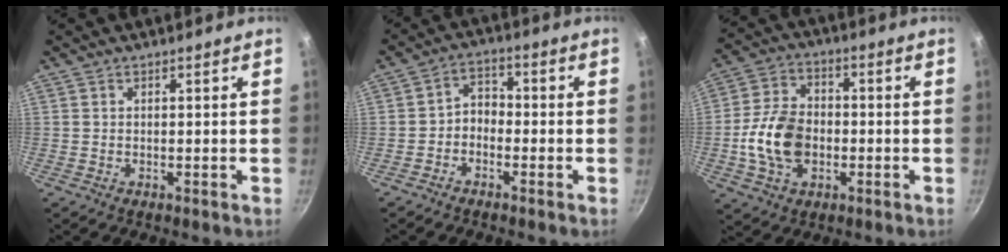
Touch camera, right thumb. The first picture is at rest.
{"total": 3.8, "force": [-1.8, 2.8, 2.0], "torque": [-0.018, 0.032, -0.038]}
{"total": 12.6, "force": [-2.2, 8.8, 8.8], "torque": [-0.149, 0.024, -0.044]}